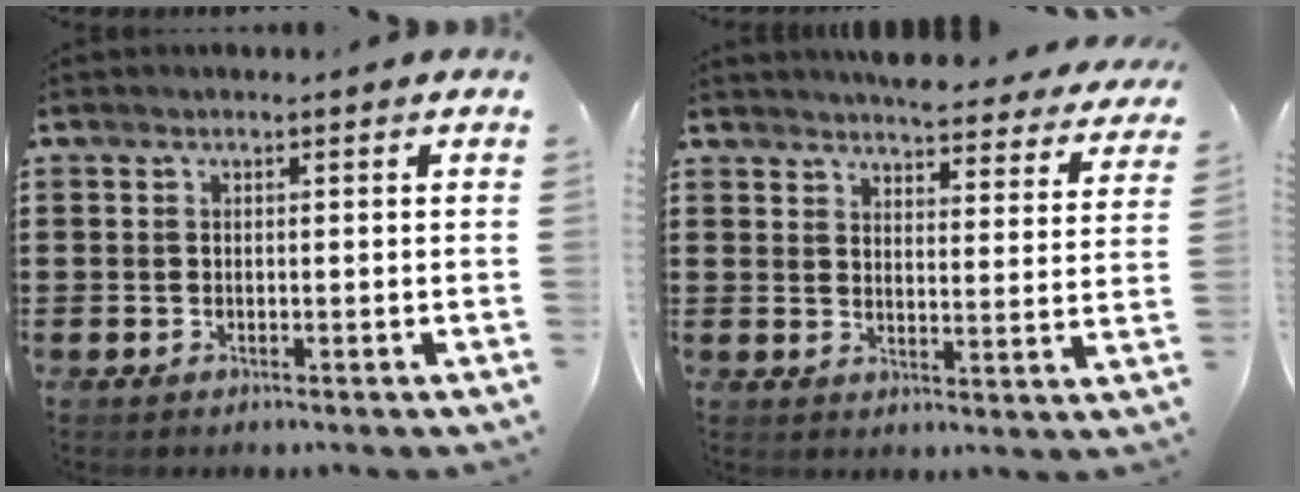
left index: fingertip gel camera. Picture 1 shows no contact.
{"total": 4.9, "force": [4.8, 0.0, 0.9], "torque": [-0.023, -0.034, 0.082]}